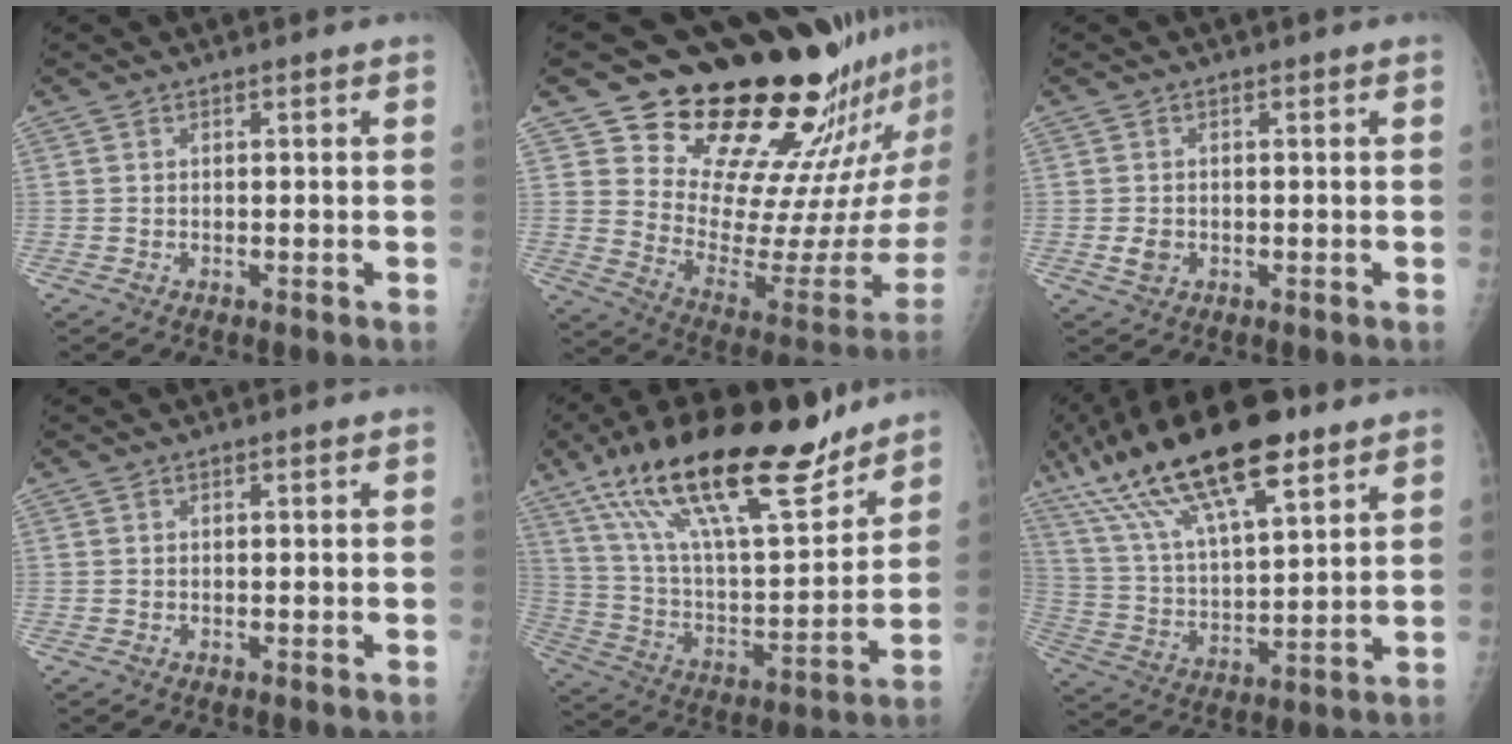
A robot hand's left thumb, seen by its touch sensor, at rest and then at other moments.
{"total": 25.1, "force": [20.1, 7.4, 13.1], "torque": [-0.154, -0.170, 0.288]}
{"total": 2.2, "force": [-0.4, 1.8, 1.2], "torque": [-0.016, 0.000, -0.002]}
{"total": 0.0}
{"total": 27.0, "force": [18.7, 8.4, 17.6], "torque": [-0.270, -0.059, 0.323]}
{"total": 24.0, "force": [14.7, 7.9, 17.2], "torque": [-0.307, -0.026, 0.265]}